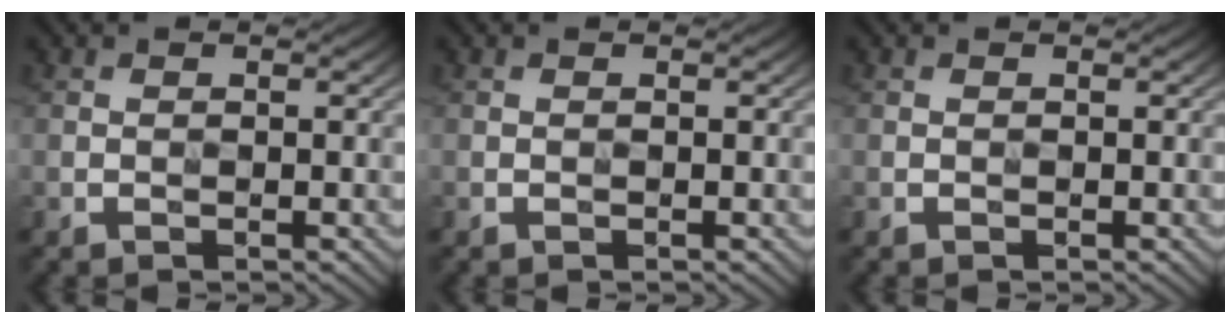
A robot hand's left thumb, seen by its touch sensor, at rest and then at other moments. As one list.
[{"total": 0.0}, {"total": 0.0}]